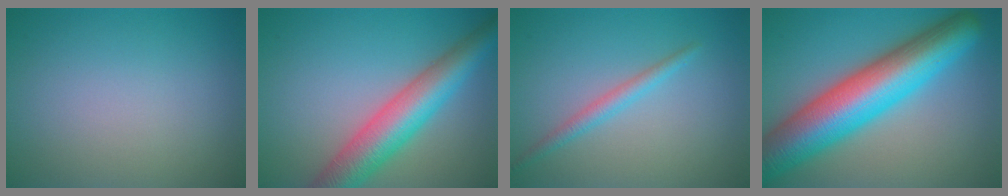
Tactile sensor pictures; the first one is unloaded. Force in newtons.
{"total": 7.4, "press": 7.4, "slide": 0.3}
{"total": 1.8, "press": 1.8, "slide": 0.1}
{"total": 12.1, "press": 12.1, "slide": 0.3}